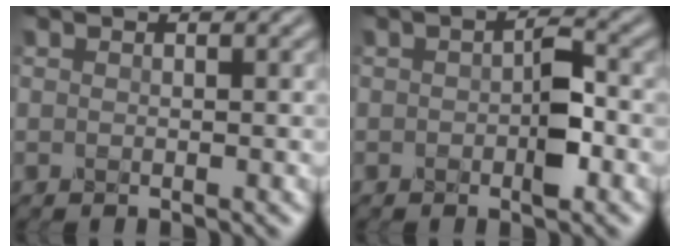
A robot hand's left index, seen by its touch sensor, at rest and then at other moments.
{"total": 3.1, "force": [-0.6, 1.3, 2.8], "torque": [-0.042, 0.003, -0.012]}